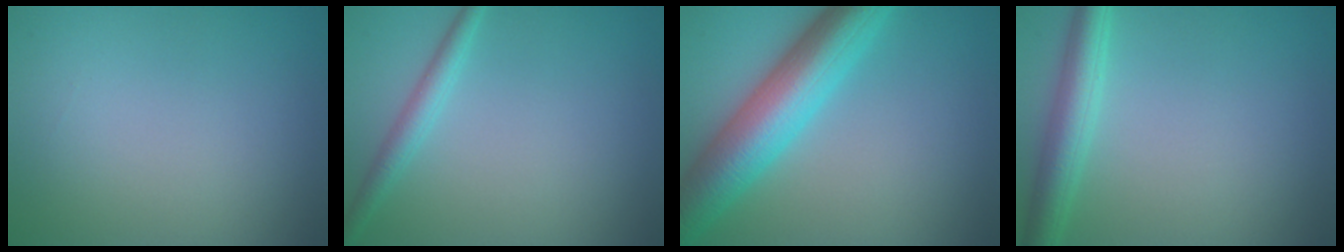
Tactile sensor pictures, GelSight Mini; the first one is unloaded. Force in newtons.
{"total": 2.0, "press": 2.0, "slide": 0.1}
{"total": 8.6, "press": 8.6, "slide": 0.1}
{"total": 3.8, "press": 3.8, "slide": 0.1}